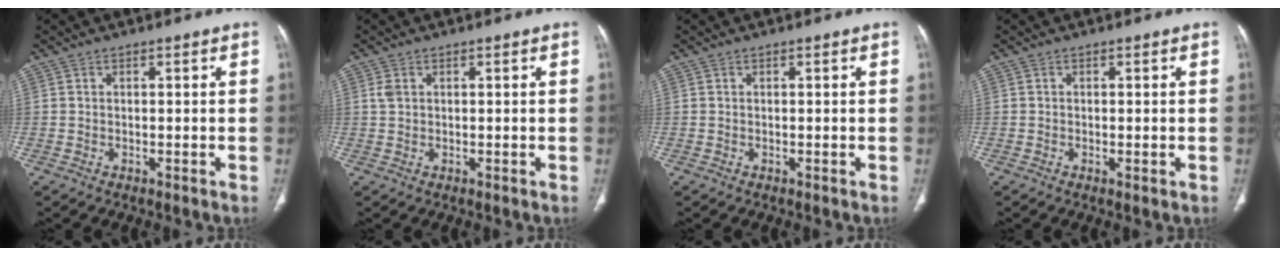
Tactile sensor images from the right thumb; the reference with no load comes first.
{"total": 1.7, "force": [0.6, 1.1, 1.1], "torque": [-0.028, 0.006, 0.019]}
{"total": 0.0}
{"total": 0.8, "force": [-0.2, 0.3, 0.8], "torque": [-0.017, -0.004, -0.003]}